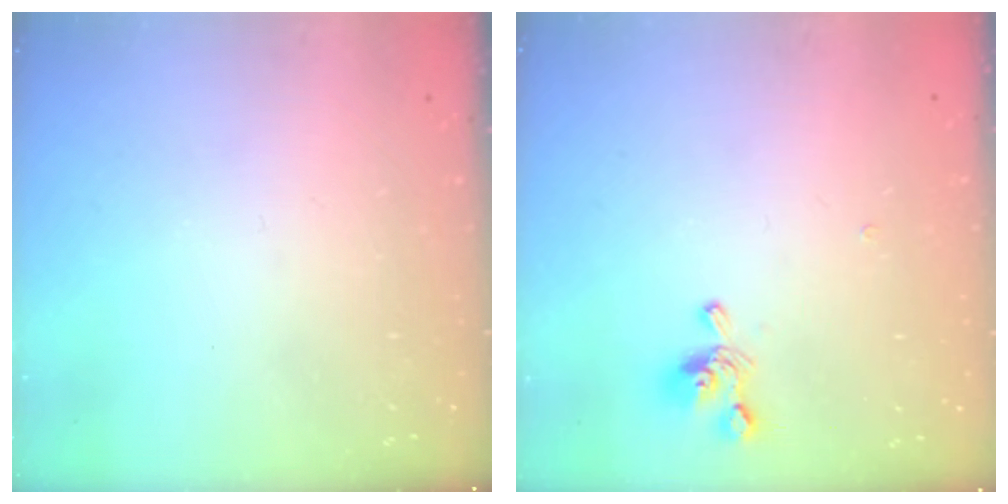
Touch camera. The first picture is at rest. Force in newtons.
{"total": 0.7, "press": 0.4, "slide": 0.6}